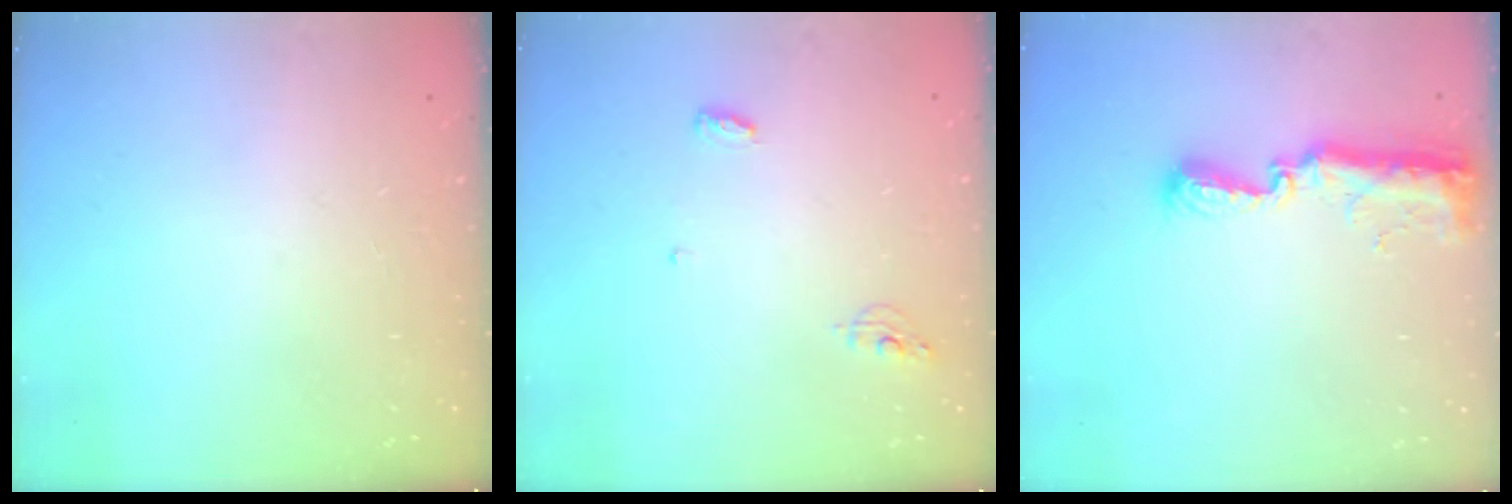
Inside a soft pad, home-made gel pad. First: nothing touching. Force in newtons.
{"total": 5.7, "press": 5.3, "slide": 1.9}
{"total": 11.8, "press": 10.2, "slide": 5.9}